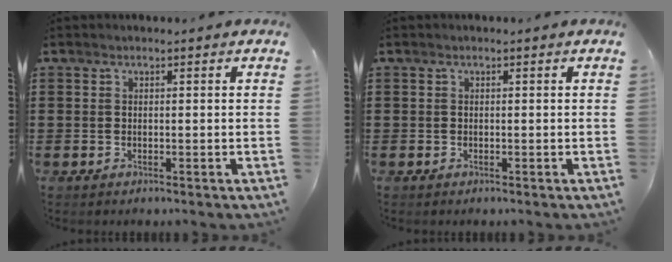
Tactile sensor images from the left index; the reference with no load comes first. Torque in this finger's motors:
{"motor_torque": [-0.01, 0.01, 0.04, -0.01]}